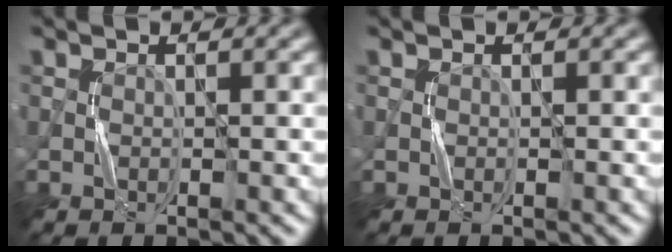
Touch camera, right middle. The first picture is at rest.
{"total": 0.0}